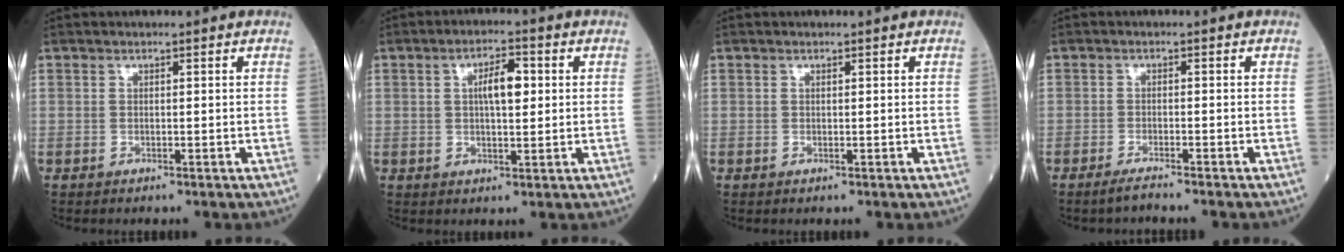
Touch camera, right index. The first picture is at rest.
{"total": 5.1, "force": [1.1, 1.4, 4.8], "torque": [-0.083, 0.008, 0.018]}
{"total": 0.0}
{"total": 2.2, "force": [-2.0, -0.4, 0.8], "torque": [-0.024, -0.002, -0.038]}